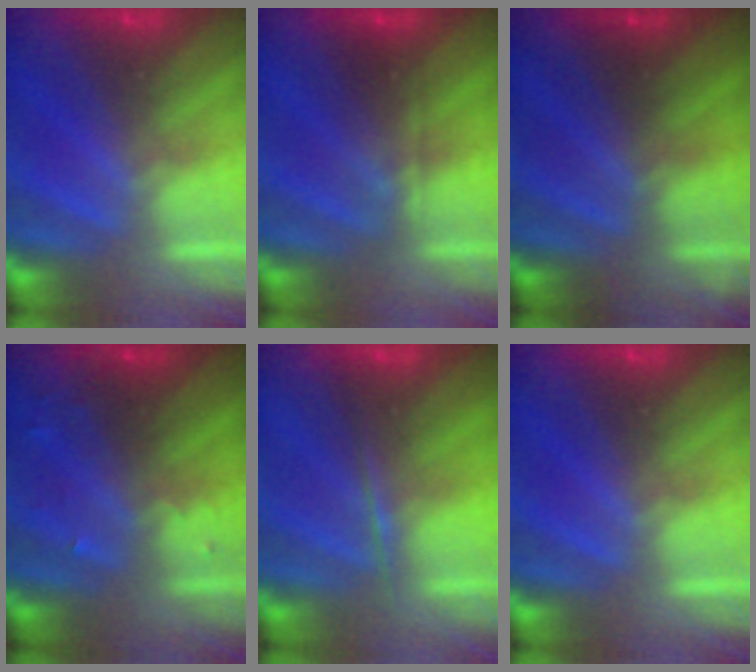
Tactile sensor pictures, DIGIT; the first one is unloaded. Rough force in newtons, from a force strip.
{"total": 2.3}
{"total": 2.5}
{"total": 2.9}
{"total": 1.7}
{"total": 0.0}